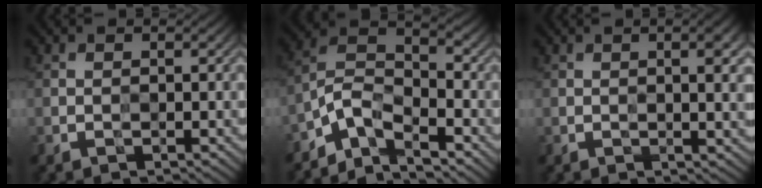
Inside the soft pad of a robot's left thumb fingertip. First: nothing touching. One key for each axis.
{"total": 6.9, "fx": -5.4, "fy": 2.6, "fz": 3.5, "tx": -0.064, "ty": 0.002, "tz": -0.125}
{"total": 4.2, "fx": 0.8, "fy": 0.8, "fz": 4.1, "tx": -0.062, "ty": 0.007, "tz": 0.012}